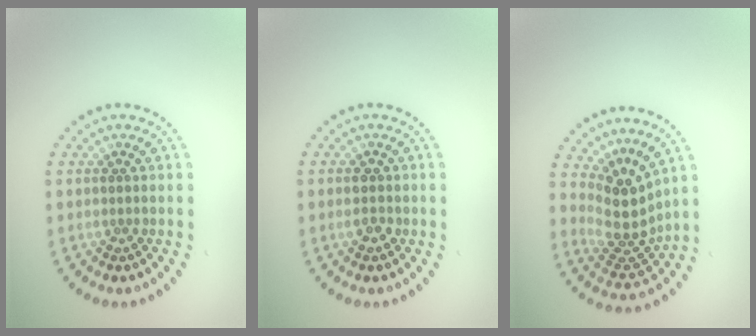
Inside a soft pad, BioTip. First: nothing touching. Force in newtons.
{"total": 1.5, "press": 1.5, "slide": 0.0}
{"total": 4.1, "press": 2.9, "slide": 2.8}